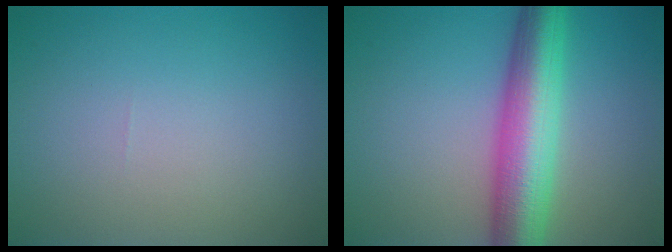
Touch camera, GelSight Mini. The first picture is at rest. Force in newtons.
{"total": 8.3, "press": 8.2, "slide": 0.4}